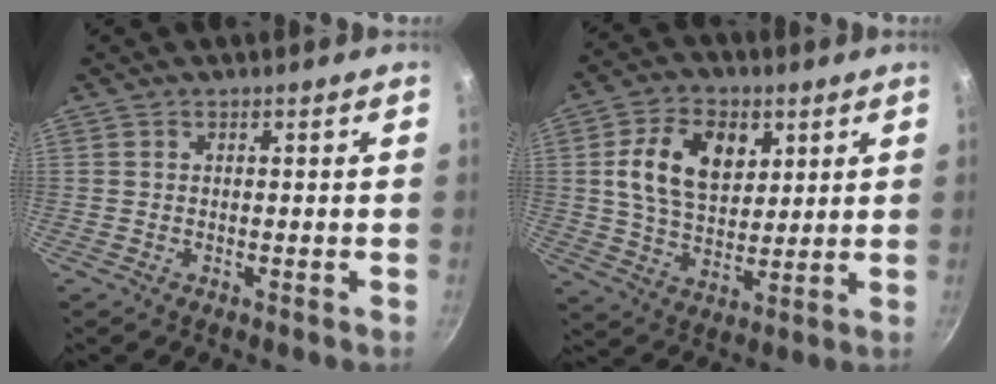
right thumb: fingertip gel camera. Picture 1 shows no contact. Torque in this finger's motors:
{"motor_torque": [-0.92, 1.16, 0.49, -0.34, 0.15]}